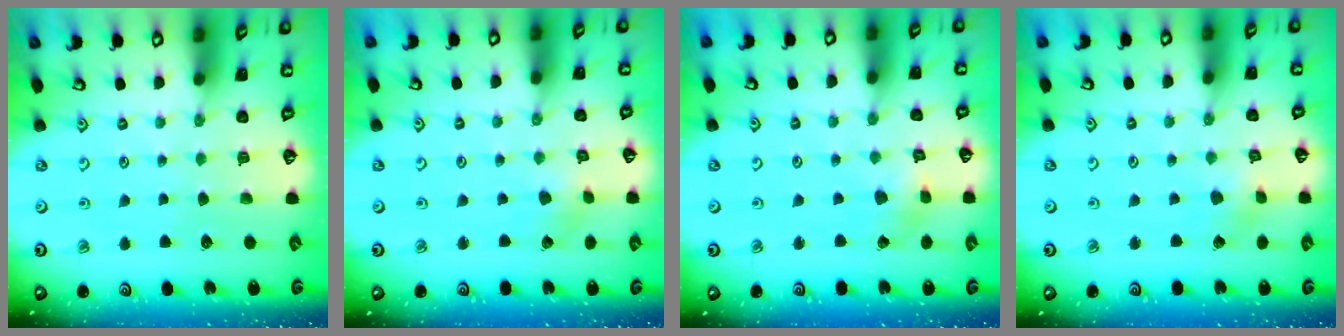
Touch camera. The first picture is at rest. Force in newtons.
{"total": 2.1, "press": 2.1, "slide": 0.2}
{"total": 2.9, "press": 2.9, "slide": 0.2}
{"total": 2.2, "press": 2.2, "slide": 0.2}